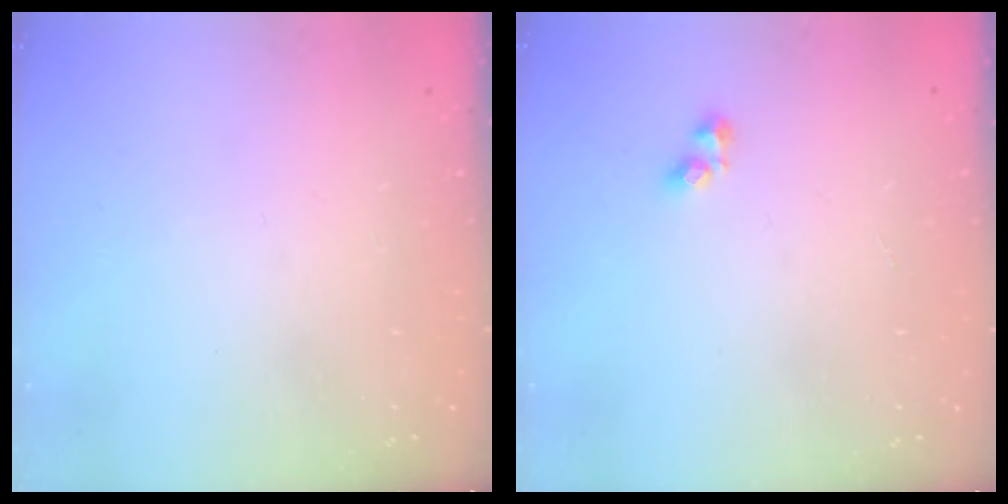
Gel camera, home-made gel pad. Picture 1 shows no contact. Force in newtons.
{"total": 3.5, "press": 3.3, "slide": 1.1}